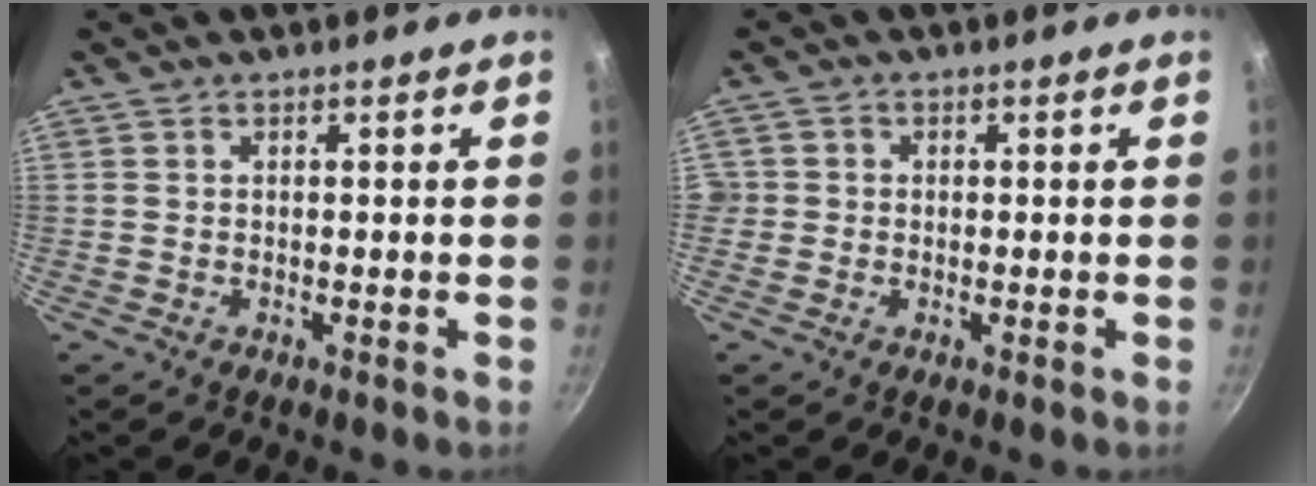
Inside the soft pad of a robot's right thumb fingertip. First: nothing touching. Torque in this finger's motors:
{"motor_torque": [-0.02, -0.01, 0.21, 0.45, 0.06]}